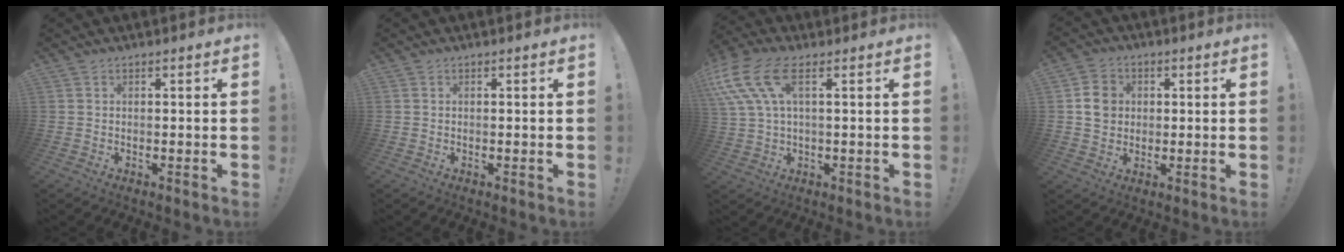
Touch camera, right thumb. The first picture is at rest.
{"total": 0.0}
{"total": 12.9, "force": [4.9, 6.1, 10.3], "torque": [-0.207, -0.009, 0.094]}
{"total": 7.3, "force": [1.1, 6.4, 3.4], "torque": [-0.039, 0.008, 0.023]}